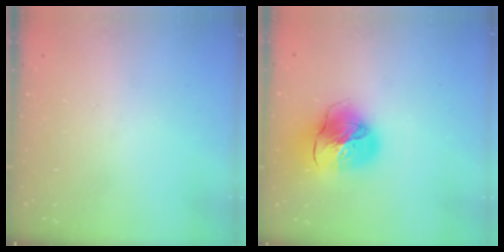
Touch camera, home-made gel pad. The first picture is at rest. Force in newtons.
{"total": 19.2, "press": 19.0, "slide": 2.1}